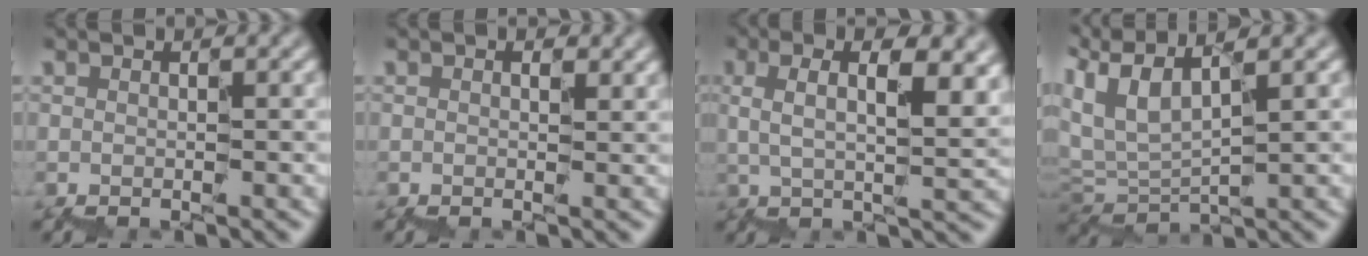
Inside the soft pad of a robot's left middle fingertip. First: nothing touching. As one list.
[{"total": 1.1, "force": [0.5, 0.6, 0.7], "torque": [-0.006, 0.006, 0.004]}, {"total": 6.8, "force": [1.7, 2.5, 6.0], "torque": [-0.086, 0.017, 0.023]}, {"total": 5.0, "force": [3.9, 1.6, 2.7], "torque": [-0.081, 0.027, 0.074]}]